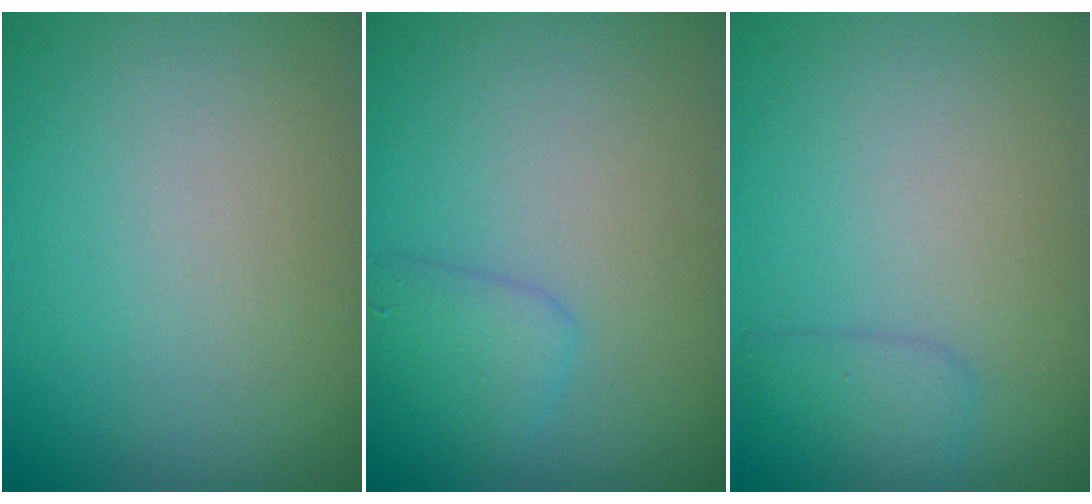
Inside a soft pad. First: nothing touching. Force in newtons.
{"total": 1.8, "press": 1.8, "slide": 0.2}
{"total": 1.6, "press": 1.6, "slide": 0.1}